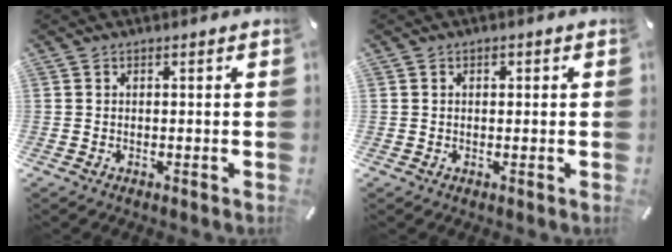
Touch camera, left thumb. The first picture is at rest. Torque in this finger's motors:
{"motor_torque": [-0.09, -0.09, -0.44, 0.34, -0.15]}